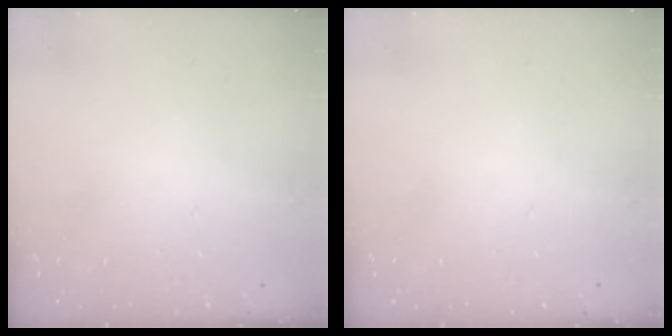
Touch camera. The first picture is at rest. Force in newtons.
{"total": 0.0}